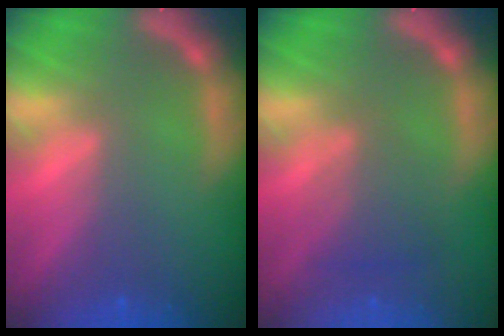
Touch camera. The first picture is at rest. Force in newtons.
{"total": 3.0}